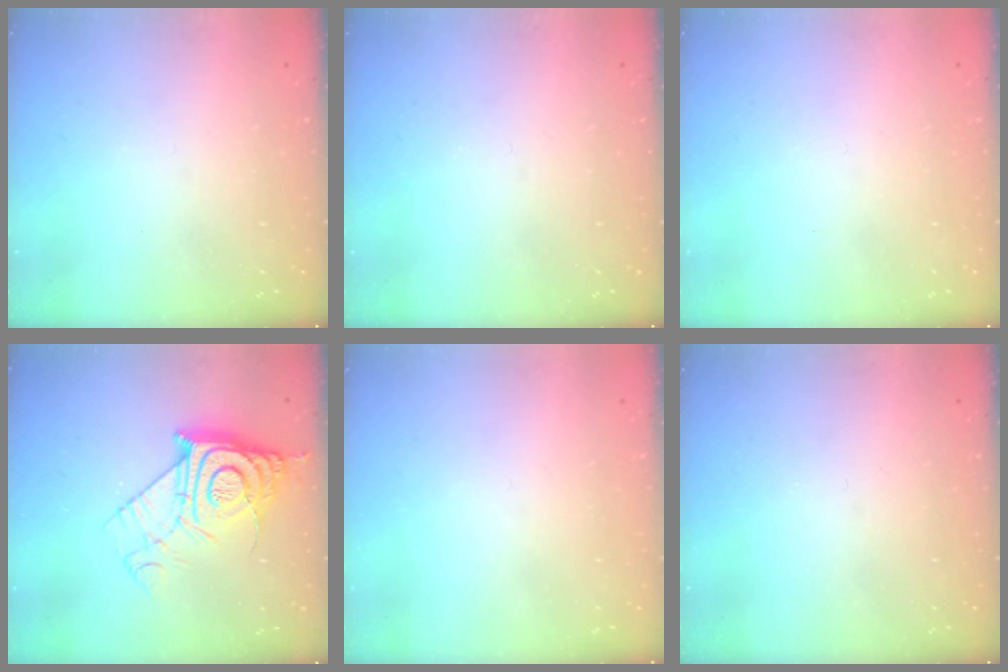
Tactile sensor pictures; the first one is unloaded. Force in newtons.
{"total": 0.0}
{"total": 1.6, "press": 1.6, "slide": 0.1}
{"total": 13.6, "press": 13.6, "slide": 1.3}
{"total": 1.8, "press": 1.7, "slide": 0.1}
{"total": 0.0}